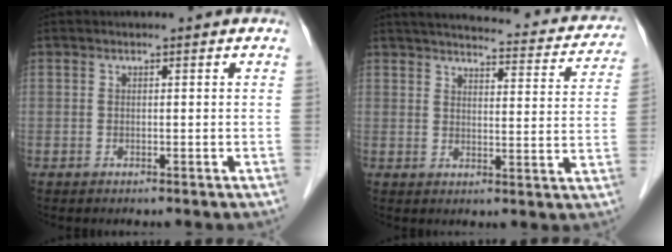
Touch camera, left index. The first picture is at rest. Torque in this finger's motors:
{"motor_torque": [0.65, -0.86, 0.21, 0.05]}